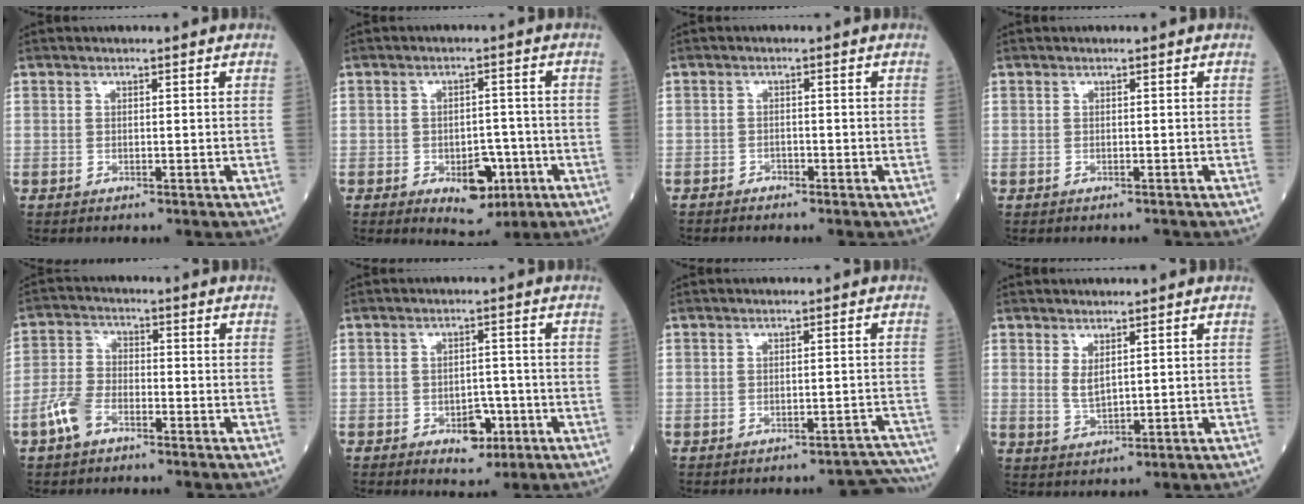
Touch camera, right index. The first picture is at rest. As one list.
[{"total": 6.3, "force": [-2.5, 3.4, 4.6], "torque": [-0.058, 0.000, -0.026]}, {"total": 1.0, "force": [-0.9, 0.4, 0.1], "torque": [-0.001, 0.003, -0.019]}, {"total": 0.0}, {"total": 5.6, "force": [-3.4, 2.9, 3.4], "torque": [-0.088, 0.007, -0.071]}, {"total": 4.4, "force": [-2.0, 2.7, 2.9], "torque": [-0.034, 0.006, -0.022]}, {"total": 5.4, "force": [-5.2, 1.0, -0.4], "torque": [0.027, 0.026, -0.052]}, {"total": 2.8, "force": [1.3, 1.0, 2.3], "torque": [-0.048, -0.006, 0.033]}]